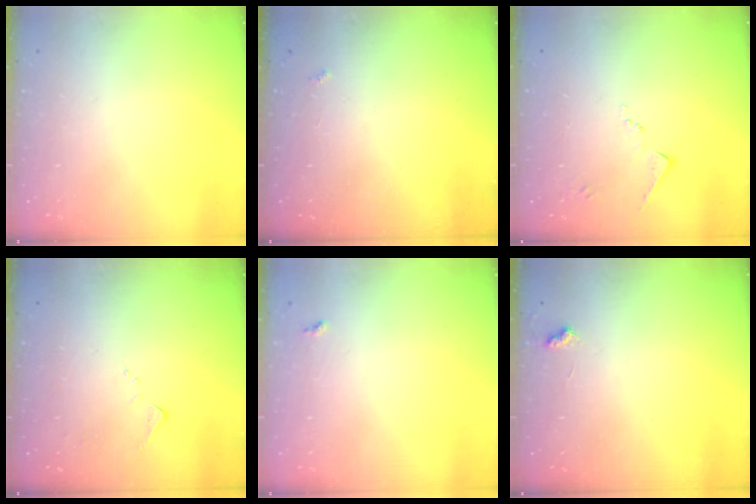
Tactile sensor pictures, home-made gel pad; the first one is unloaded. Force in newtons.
{"total": 2.1, "press": 2.1, "slide": 0.4}
{"total": 7.8, "press": 7.7, "slide": 0.8}
{"total": 5.4, "press": 5.4, "slide": 0.7}
{"total": 3.8, "press": 3.7, "slide": 0.5}
{"total": 3.2, "press": 3.2, "slide": 0.6}